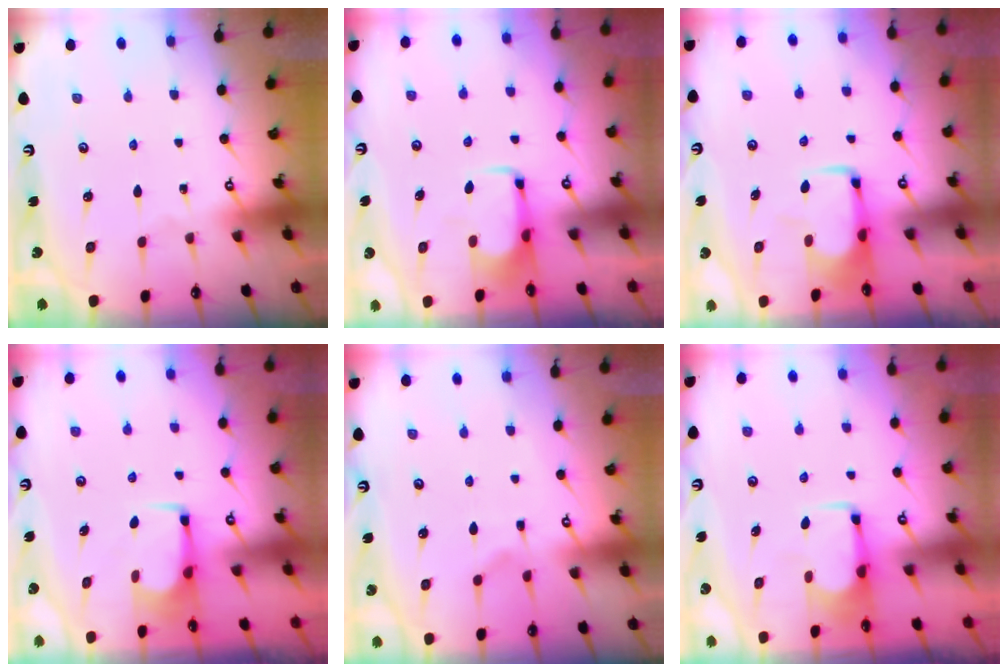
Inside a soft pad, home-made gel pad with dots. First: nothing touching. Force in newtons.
{"total": 1.5, "press": 1.4, "slide": 0.5}
{"total": 1.7, "press": 1.7, "slide": 0.4}
{"total": 2.7, "press": 2.7, "slide": 0.4}
{"total": 1.6, "press": 1.3, "slide": 0.9}
{"total": 1.9, "press": 1.7, "slide": 0.7}